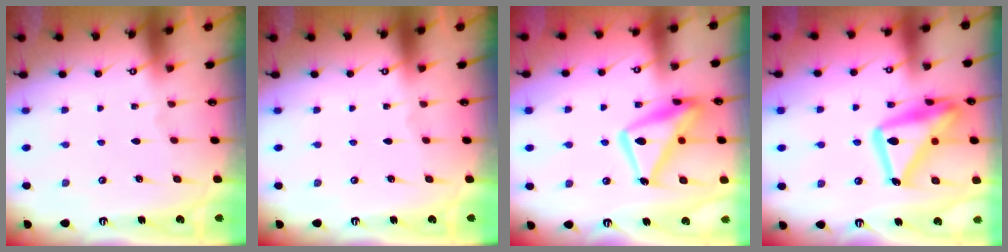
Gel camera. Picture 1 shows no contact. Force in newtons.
{"total": 0.0}
{"total": 15.4, "press": 15.4, "slide": 1.4}
{"total": 21.1, "press": 21.0, "slide": 1.6}